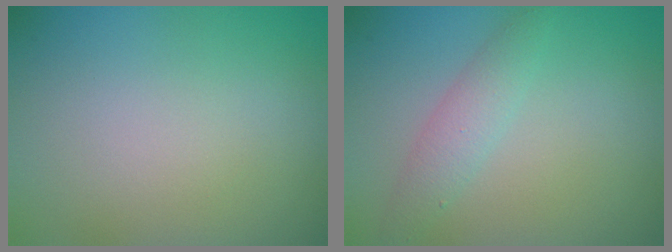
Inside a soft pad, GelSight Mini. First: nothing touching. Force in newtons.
{"total": 2.1, "press": 2.1, "slide": 0.1}